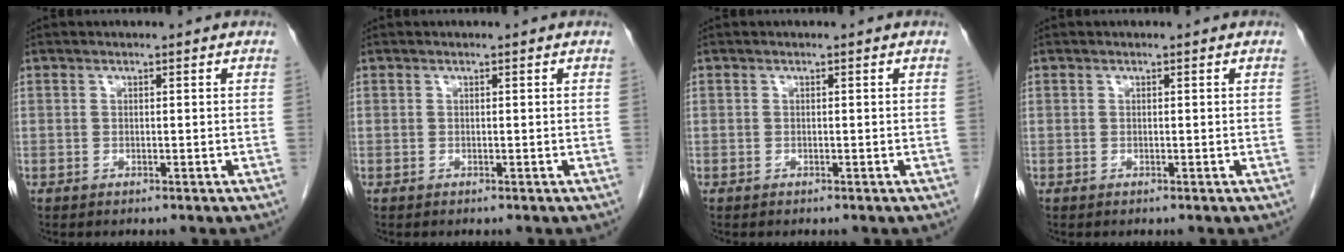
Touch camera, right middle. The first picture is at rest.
{"total": 0.0}
{"total": 0.0}
{"total": 0.0}